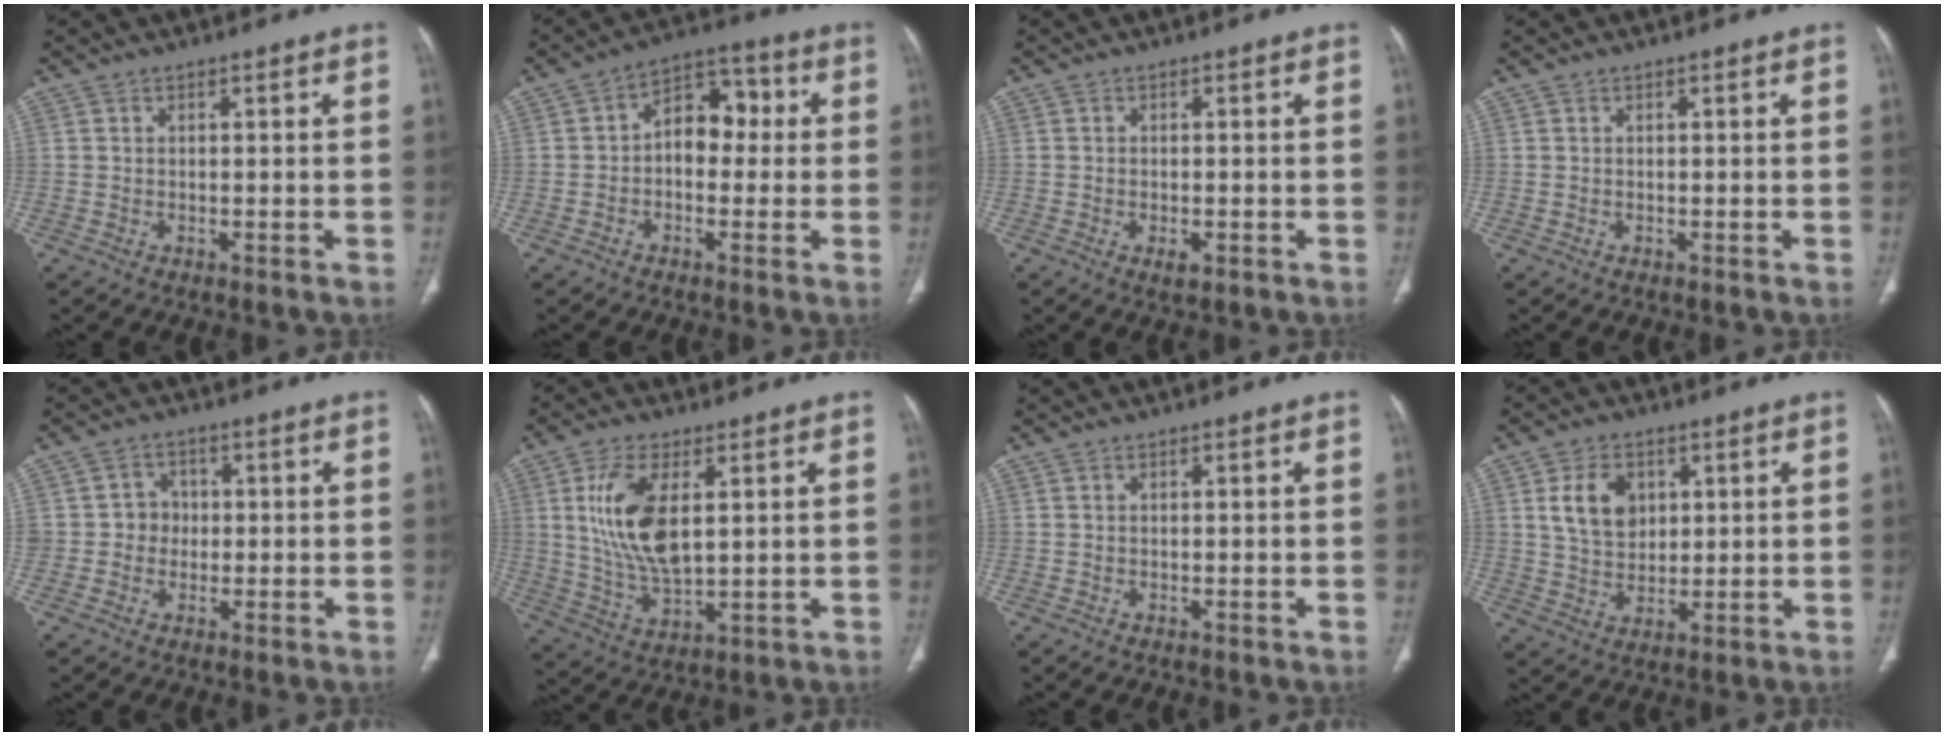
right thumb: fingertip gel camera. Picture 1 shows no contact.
{"total": 7.5, "force": [-0.1, 5.3, 5.4], "torque": [-0.048, 0.033, -0.015]}
{"total": 1.9, "force": [-0.8, 0.9, 1.5], "torque": [-0.026, 0.000, -0.010]}
{"total": 0.0}
{"total": 3.9, "force": [-0.2, 3.7, 1.2], "torque": [0.011, 0.011, -0.010]}
{"total": 13.1, "force": [3.0, 6.1, 11.2], "torque": [-0.224, -0.019, 0.066]}
{"total": 0.0}
{"total": 8.7, "force": [2.8, 6.2, 5.4], "torque": [-0.076, -0.012, 0.055]}